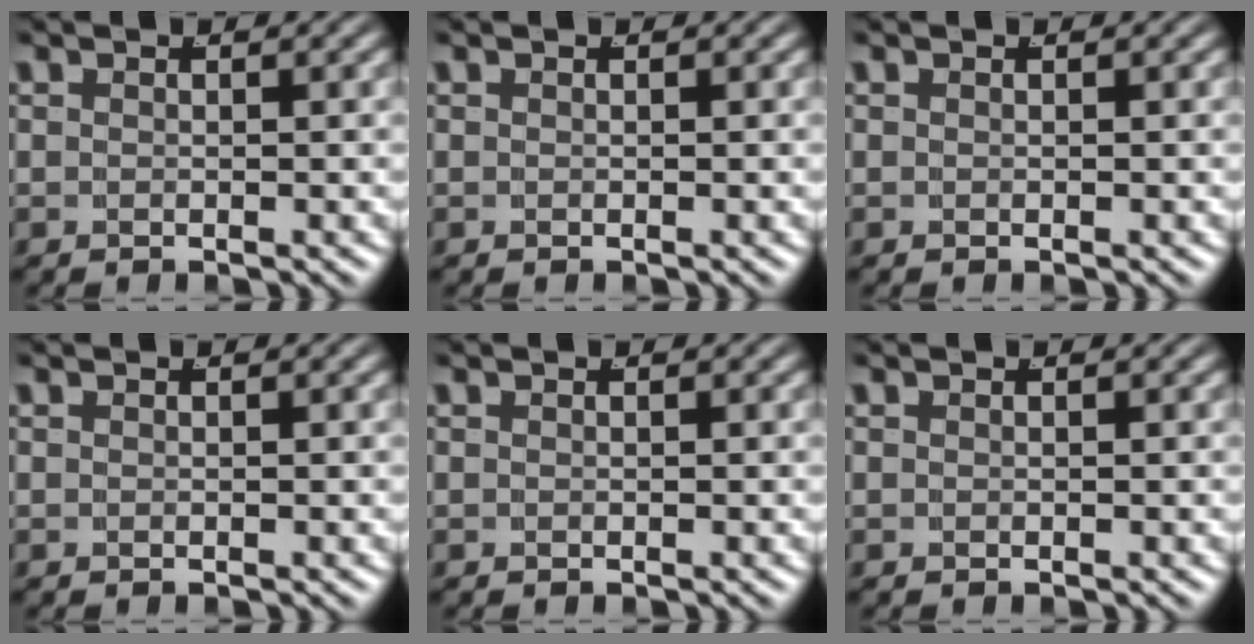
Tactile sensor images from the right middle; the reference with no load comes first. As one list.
[{"total": 0.0}, {"total": 0.0}, {"total": 0.0}, {"total": 0.0}, {"total": 0.0}]